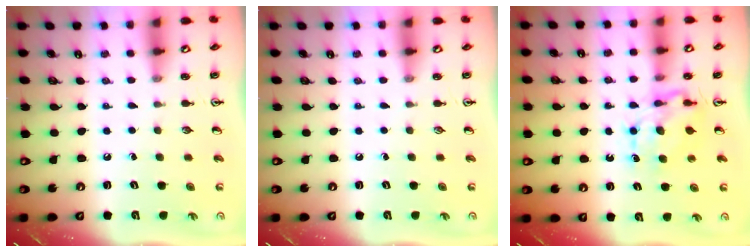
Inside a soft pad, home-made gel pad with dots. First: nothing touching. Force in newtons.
{"total": 0.0}
{"total": 6.9, "press": 6.8, "slide": 0.6}